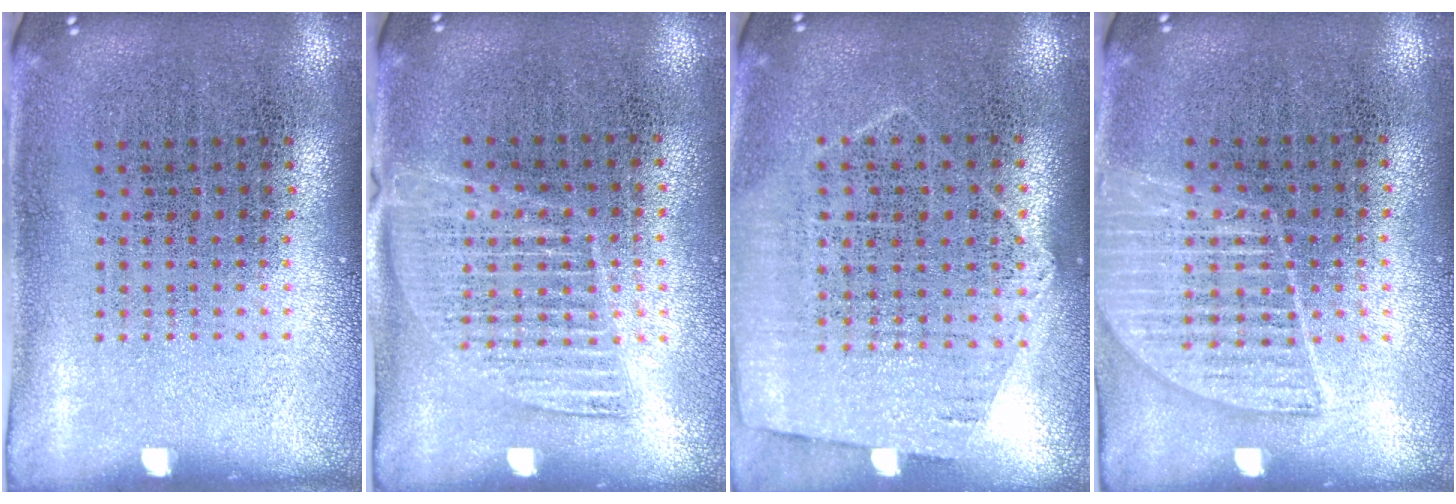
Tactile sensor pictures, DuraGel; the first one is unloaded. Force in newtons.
{"total": 1.3, "press": 1.1, "slide": 0.6}
{"total": 1.2, "press": 1.1, "slide": 0.6}
{"total": 1.4, "press": 1.3, "slide": 0.6}